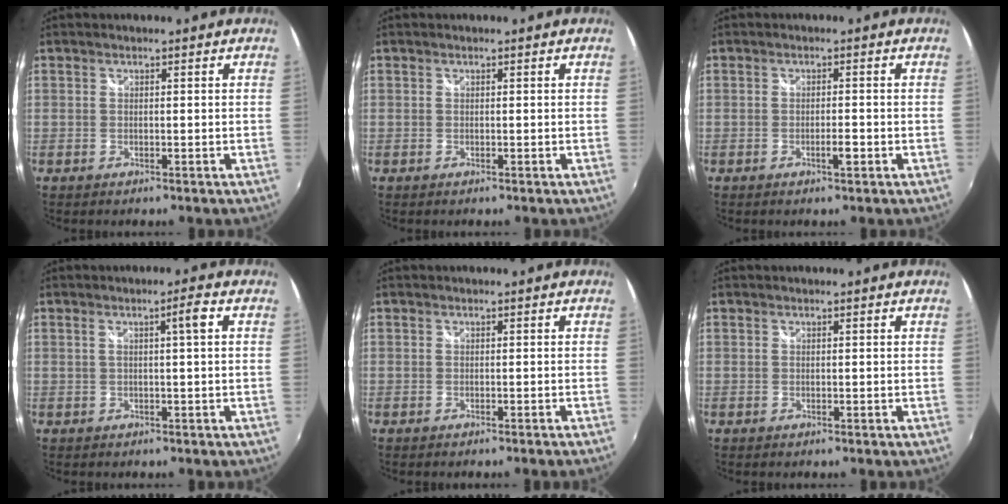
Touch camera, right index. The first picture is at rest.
{"total": 0.0}
{"total": 1.8, "force": [-0.9, 0.4, 1.5], "torque": [-0.028, 0.000, -0.017]}
{"total": 2.5, "force": [0.3, -0.4, 2.4], "torque": [-0.037, 0.005, 0.003]}
{"total": 0.6, "force": [-0.5, -0.1, 0.2], "torque": [-0.004, 0.000, -0.010]}
{"total": 0.0}